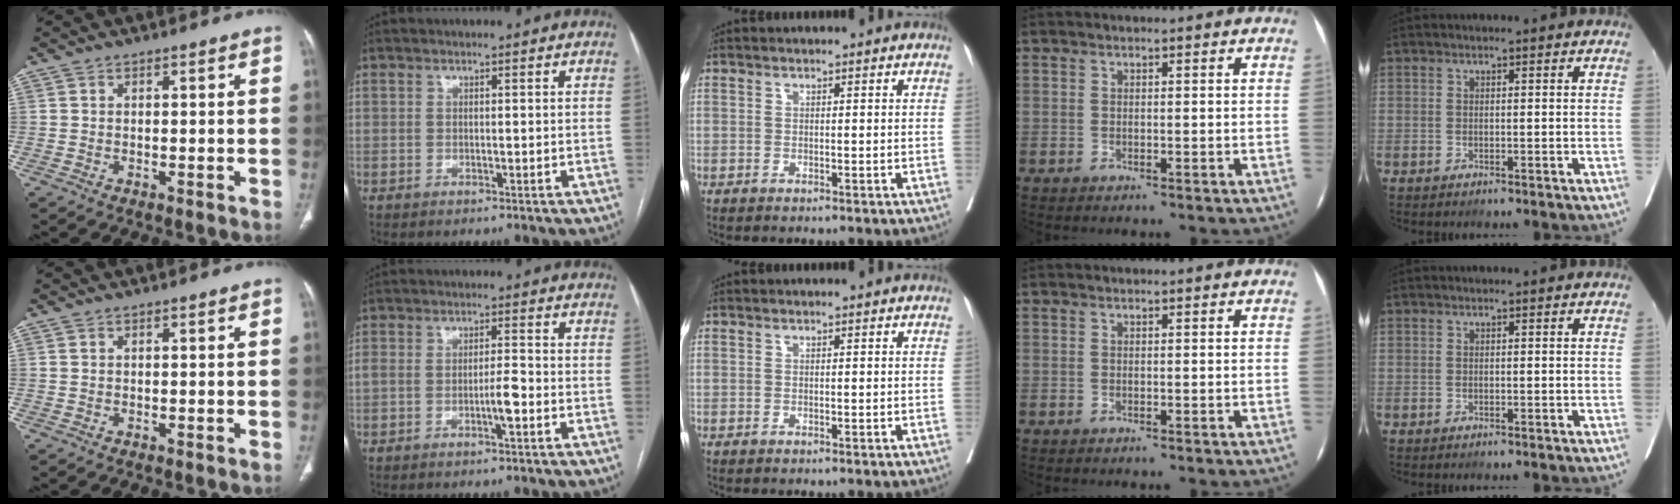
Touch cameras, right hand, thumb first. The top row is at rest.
{"index": {"total": 4.0, "force": [-1.6, 0.9, 3.6], "torque": [-0.070, 0.011, -0.026]}}